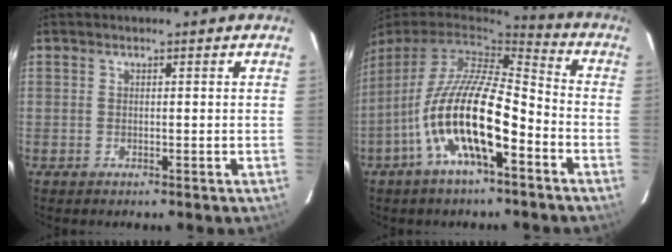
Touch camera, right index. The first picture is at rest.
{"total": 16.6, "force": [-7.0, 4.9, 14.3], "torque": [-0.269, -0.014, -0.135]}